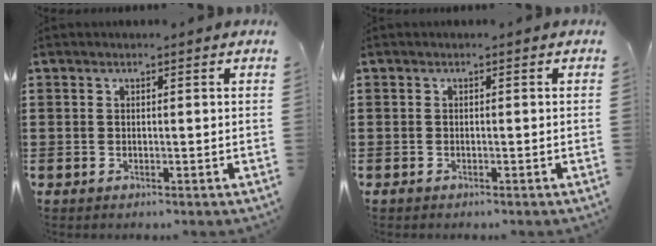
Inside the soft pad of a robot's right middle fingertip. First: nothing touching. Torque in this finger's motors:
{"motor_torque": [0.49, 0.06, 0.08, 0.02]}